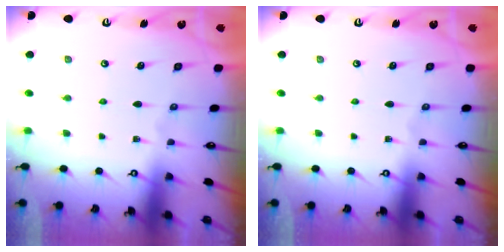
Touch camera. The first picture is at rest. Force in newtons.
{"total": 0.0}